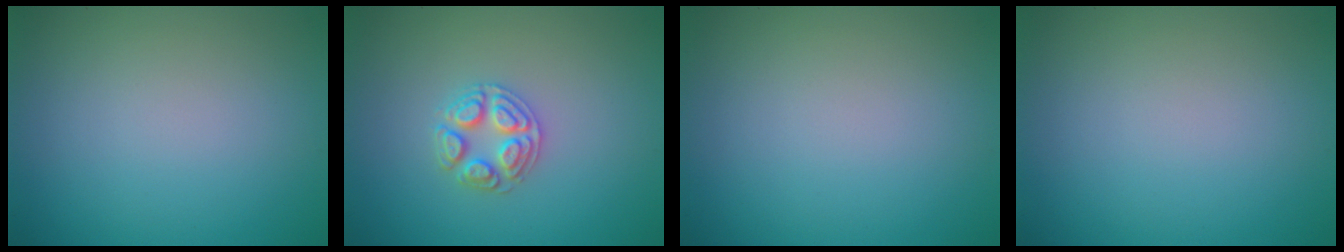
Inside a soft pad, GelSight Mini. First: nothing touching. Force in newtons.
{"total": 2.6, "press": 2.6, "slide": 0.2}
{"total": 0.0}
{"total": 0.0}